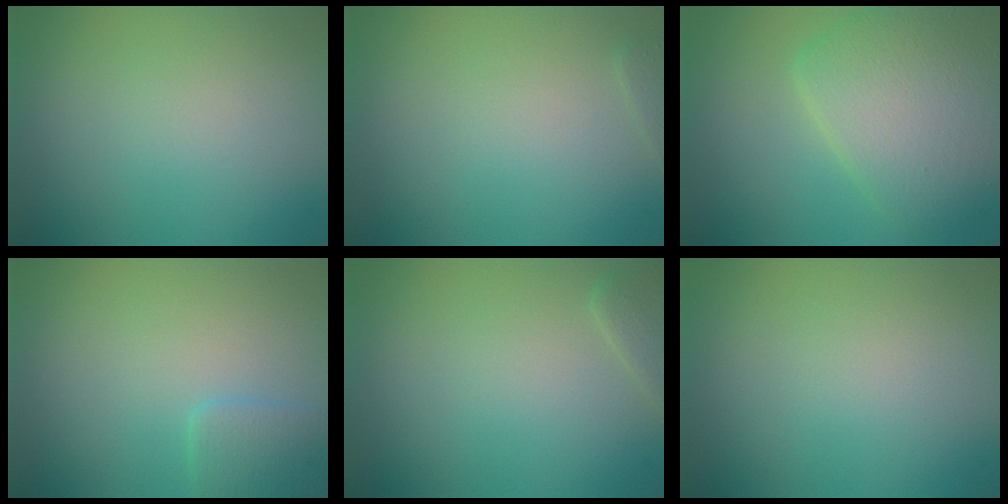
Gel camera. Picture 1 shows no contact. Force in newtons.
{"total": 0.5, "press": 0.5, "slide": 0.0}
{"total": 6.1, "press": 6.1, "slide": 0.4}
{"total": 2.1, "press": 2.1, "slide": 0.1}
{"total": 1.5, "press": 1.5, "slide": 0.1}
{"total": 0.0}